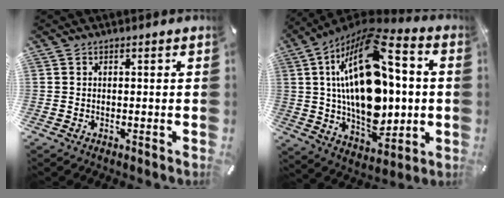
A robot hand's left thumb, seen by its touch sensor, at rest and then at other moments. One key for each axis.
{"total": 28.1, "fx": 4.3, "fy": 16.1, "fz": 22.6, "tx": -0.413, "ty": -0.030, "tz": 0.075}